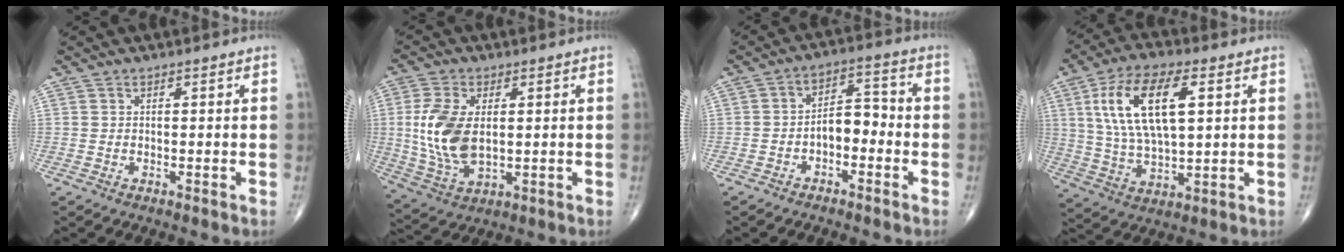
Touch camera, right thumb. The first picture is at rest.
{"total": 13.3, "force": [1.2, 7.4, 10.9], "torque": [-0.227, -0.012, 0.033]}
{"total": 6.2, "force": [-2.1, 3.7, 4.6], "torque": [-0.055, 0.037, -0.043]}
{"total": 16.7, "force": [4.7, 7.0, 14.4], "torque": [-0.267, -0.001, 0.087]}